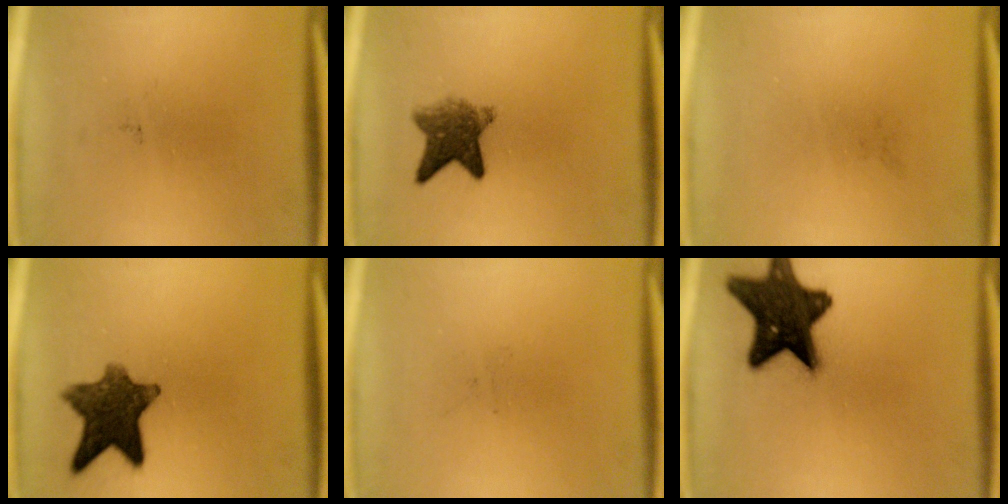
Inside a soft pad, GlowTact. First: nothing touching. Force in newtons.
{"total": 6.1}
{"total": 0.0}
{"total": 10.6}
{"total": 0.0}
{"total": 16.7}